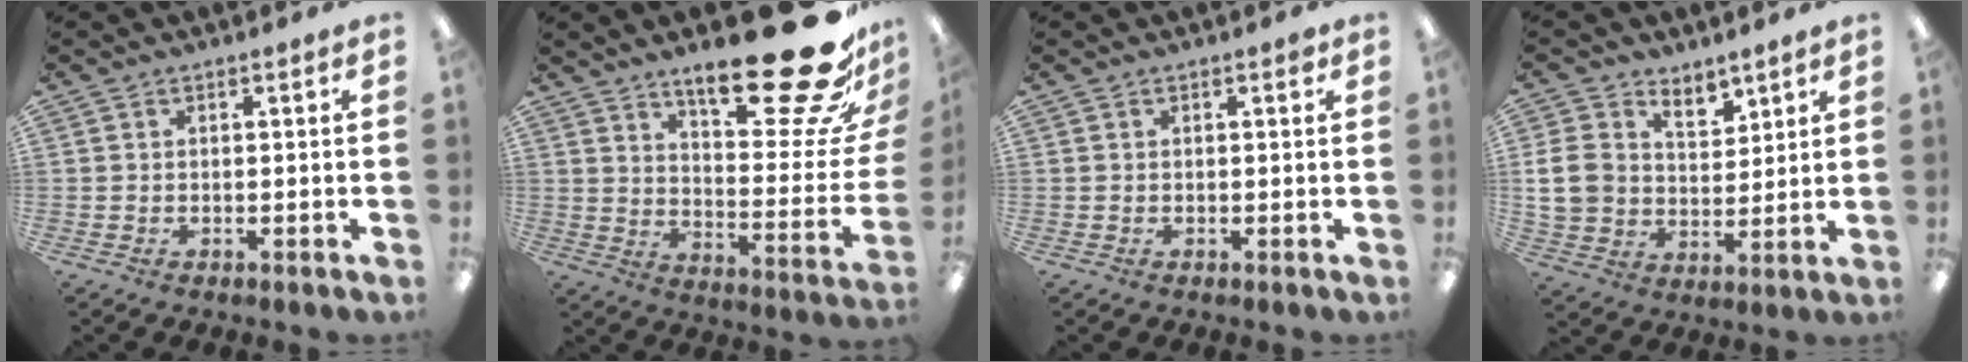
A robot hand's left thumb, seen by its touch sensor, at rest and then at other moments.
{"total": 27.3, "force": [18.2, 7.8, 18.9], "torque": [-0.261, -0.128, 0.293]}
{"total": 0.7, "force": [0.4, 0.3, 0.5], "torque": [-0.002, 0.000, 0.004]}
{"total": 9.8, "force": [5.0, 7.7, 3.5], "torque": [-0.077, -0.025, 0.098]}